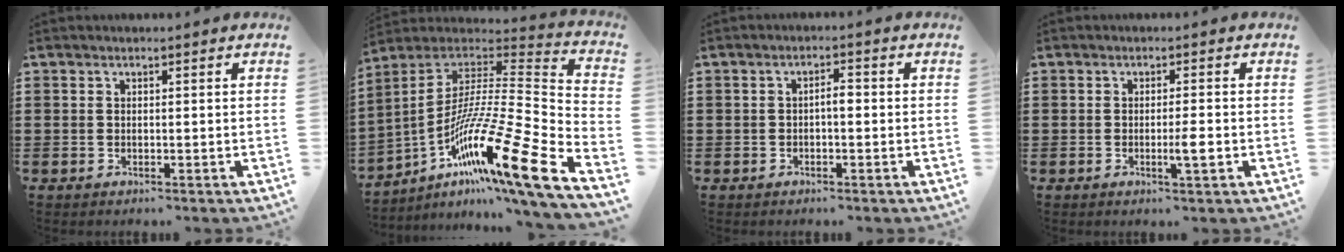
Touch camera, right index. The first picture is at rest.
{"total": 19.2, "force": [-10.0, 1.9, 16.3], "torque": [-0.299, -0.008, -0.187]}
{"total": 2.0, "force": [-0.4, 0.7, 1.9], "torque": [-0.036, 0.004, -0.009]}
{"total": 3.2, "force": [-0.9, 0.3, 3.0], "torque": [-0.058, -0.007, -0.019]}